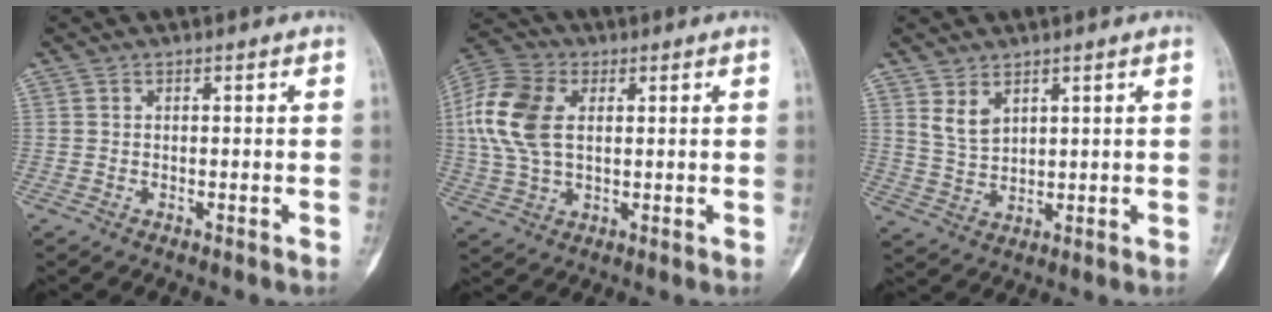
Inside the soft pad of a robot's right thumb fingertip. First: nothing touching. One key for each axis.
{"total": 13.4, "fx": 2.4, "fy": 8.5, "fz": 10.1, "tx": -0.222, "ty": 0.013, "tz": 0.043}
{"total": 4.5, "fx": 2.6, "fy": 2.7, "fz": 2.4, "tx": -0.038, "ty": -0.020, "tz": 0.060}